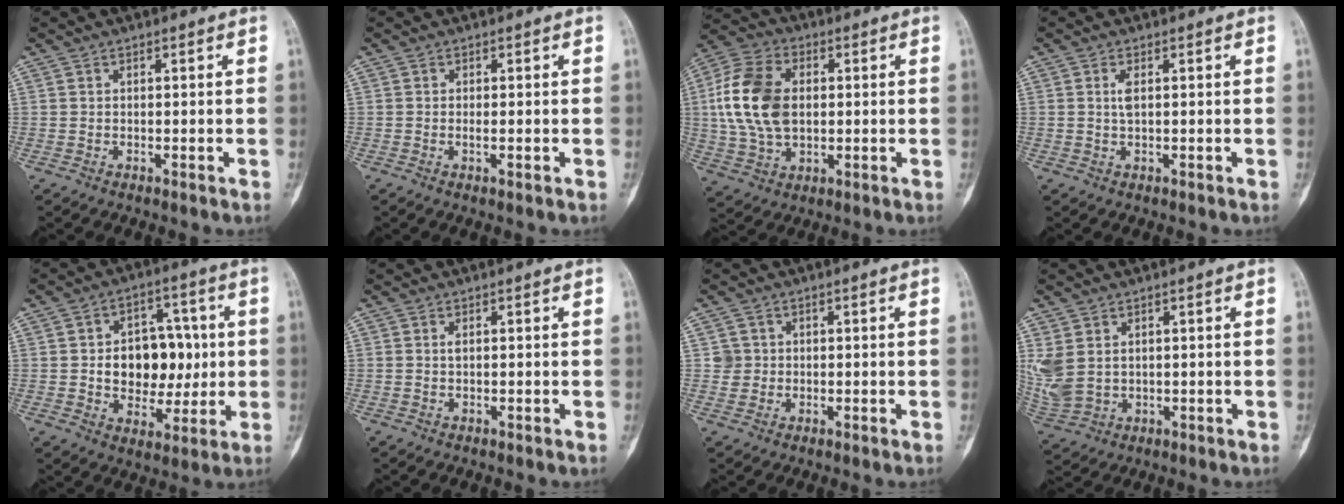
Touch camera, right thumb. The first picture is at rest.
{"total": 1.0, "force": [-0.2, 0.2, 1.0], "torque": [-0.018, -0.002, -0.002]}
{"total": 15.4, "force": [1.4, 10.2, 11.4], "torque": [-0.222, 0.011, 0.024]}
{"total": 1.8, "force": [0.3, 0.6, 1.7], "torque": [-0.038, 0.000, 0.008]}
{"total": 13.5, "force": [0.4, 9.8, 9.2], "torque": [-0.082, 0.015, 0.014]}
{"total": 0.6, "force": [0.0, 0.2, 0.5], "torque": [-0.011, 0.000, 0.000]}
{"total": 2.2, "force": [0.3, 2.2, 0.0], "torque": [0.016, 0.004, 0.003]}
{"total": 7.9, "force": [1.6, 5.8, 5.2], "torque": [-0.130, -0.005, 0.052]}